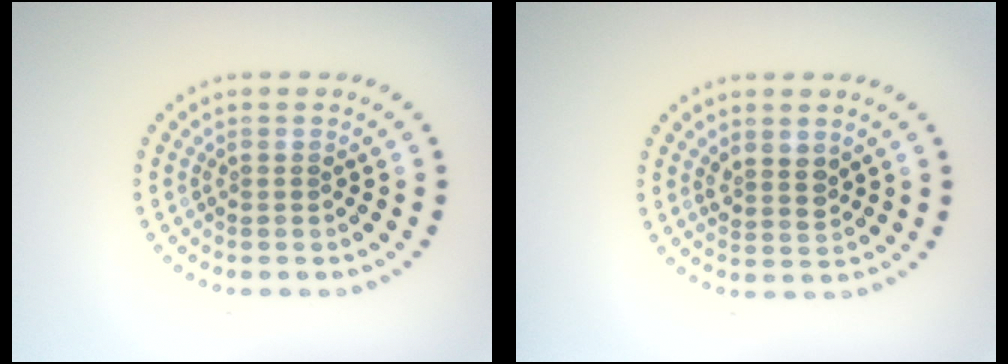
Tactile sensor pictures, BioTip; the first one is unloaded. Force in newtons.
{"total": 2.1, "press": 1.7, "slide": 1.2}